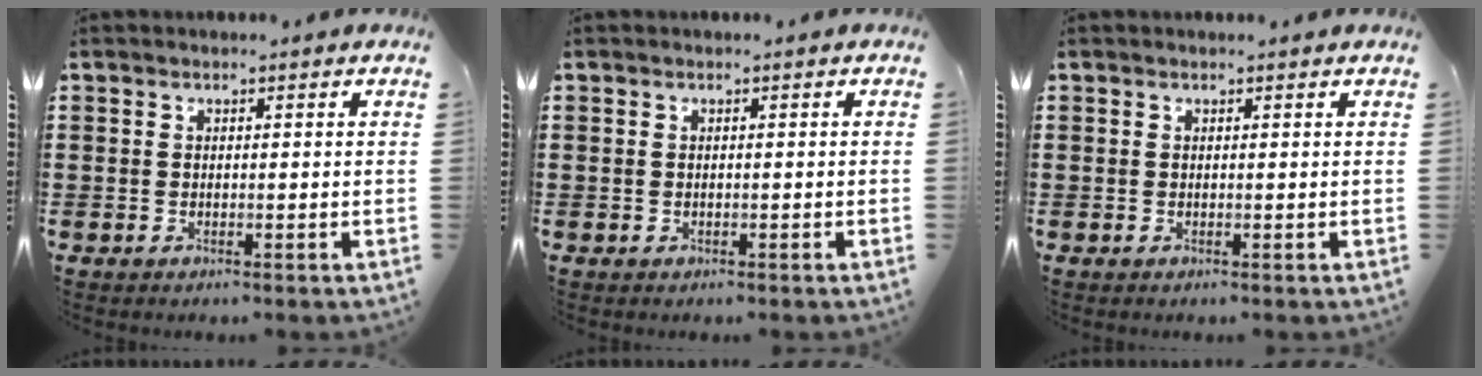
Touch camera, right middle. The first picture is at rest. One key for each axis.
{"total": 0.0}
{"total": 0.0}